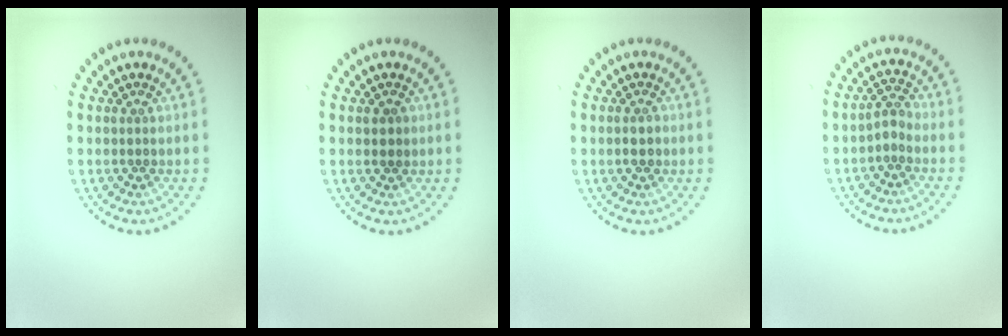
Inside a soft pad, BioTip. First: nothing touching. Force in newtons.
{"total": 0.9, "press": 0.9, "slide": 0.0}
{"total": 1.1, "press": 1.0, "slide": 0.2}
{"total": 1.6, "press": 1.4, "slide": 0.9}